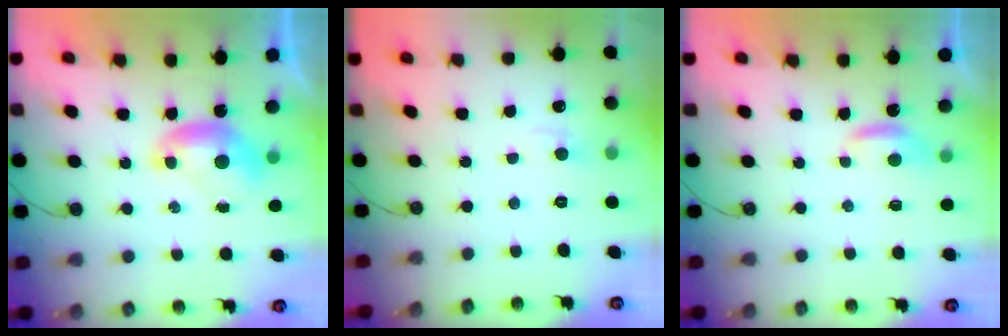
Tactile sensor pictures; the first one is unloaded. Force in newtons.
{"total": 0.6, "press": 0.4, "slide": 0.5}
{"total": 1.9, "press": 1.9, "slide": 0.5}